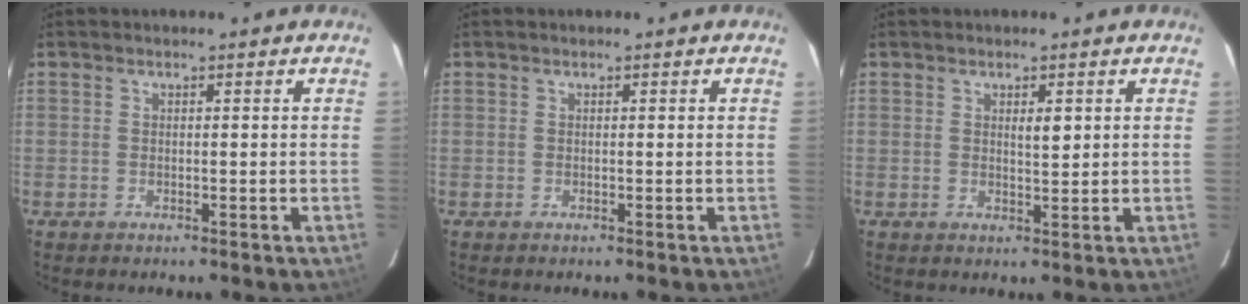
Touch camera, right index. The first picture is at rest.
{"total": 0.0}
{"total": 2.0, "force": [0.8, 0.5, 1.7], "torque": [-0.028, -0.003, 0.013]}